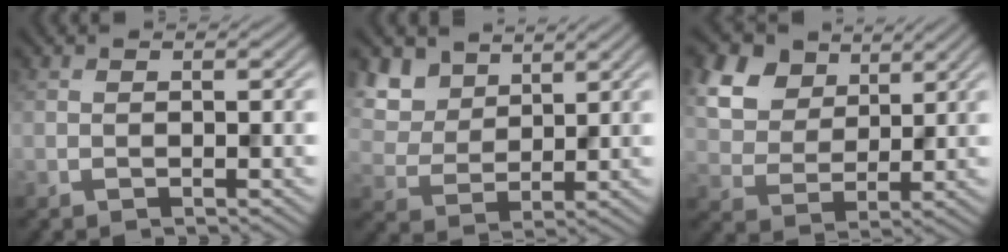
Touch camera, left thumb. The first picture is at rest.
{"total": 6.9, "force": [4.3, 4.4, 3.2], "torque": [-0.098, -0.005, 0.088]}
{"total": 12.6, "force": [6.6, 8.6, 6.4], "torque": [-0.201, 0.021, 0.137]}